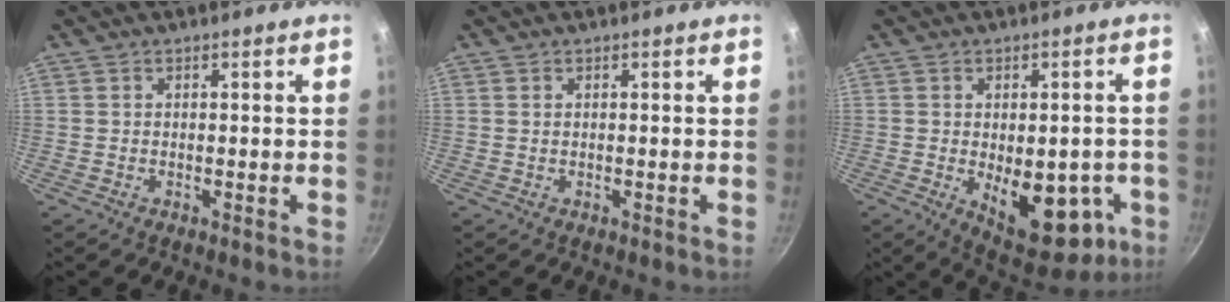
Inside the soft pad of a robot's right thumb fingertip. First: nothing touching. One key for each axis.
{"total": 0.0}
{"total": 14.7, "fx": -4.2, "fy": 7.9, "fz": 11.6, "tx": -0.135, "ty": 0.004, "tz": -0.037}